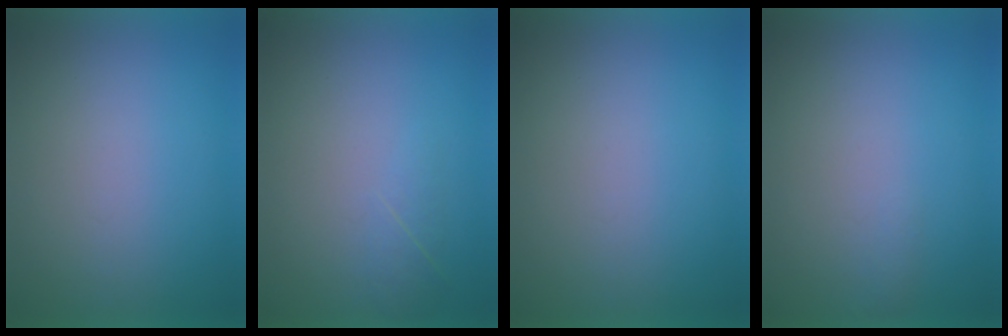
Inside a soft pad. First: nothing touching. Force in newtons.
{"total": 1.9}
{"total": 0.0}
{"total": 1.1}